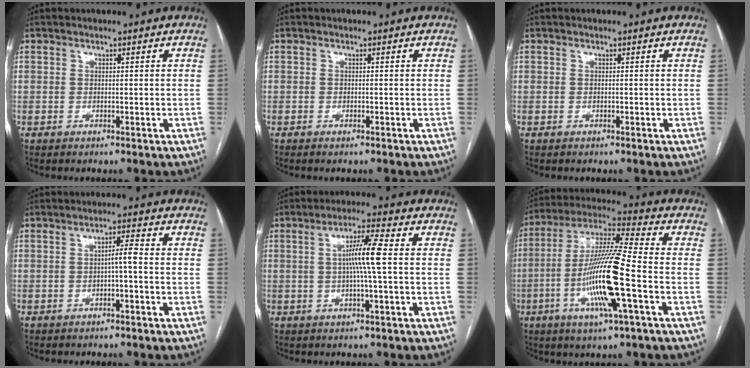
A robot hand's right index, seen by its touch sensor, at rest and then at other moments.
{"total": 0.5, "force": [-0.5, 0.0, 0.3], "torque": [-0.004, -0.001, -0.006]}
{"total": 0.0}
{"total": 2.4, "force": [-0.5, 0.1, 2.3], "torque": [-0.035, 0.004, -0.010]}
{"total": 6.5, "force": [0.3, -0.5, 6.5], "torque": [-0.117, 0.006, 0.006]}
{"total": 16.2, "force": [-4.4, 0.3, 15.5], "torque": [-0.308, -0.006, -0.086]}